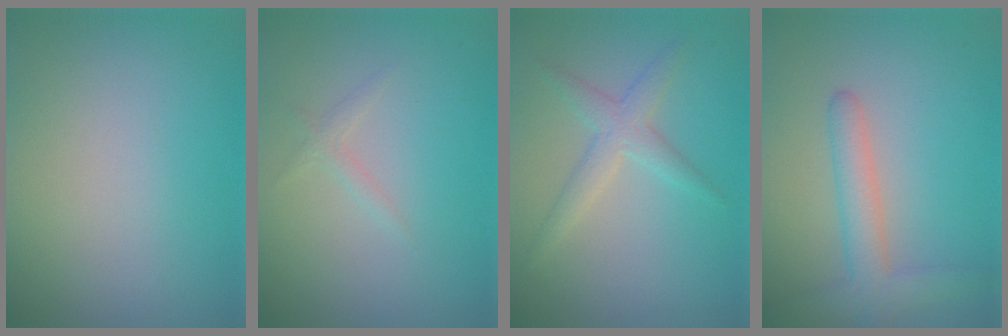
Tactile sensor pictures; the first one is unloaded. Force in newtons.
{"total": 0.9, "press": 0.9, "slide": 0.1}
{"total": 1.7, "press": 1.7, "slide": 0.2}
{"total": 3.8, "press": 3.7, "slide": 0.2}